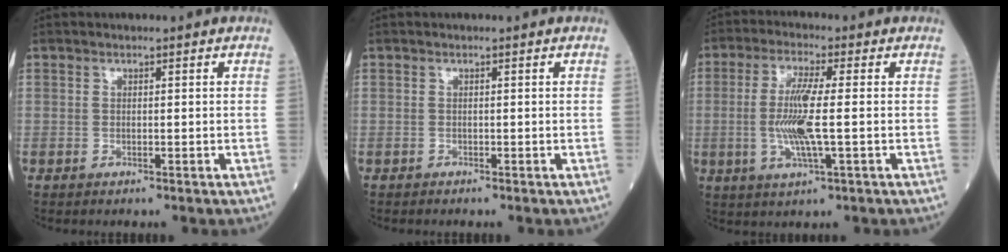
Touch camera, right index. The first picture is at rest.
{"total": 0.0}
{"total": 8.4, "force": [-0.7, 0.7, 8.3], "torque": [-0.173, -0.003, -0.016]}